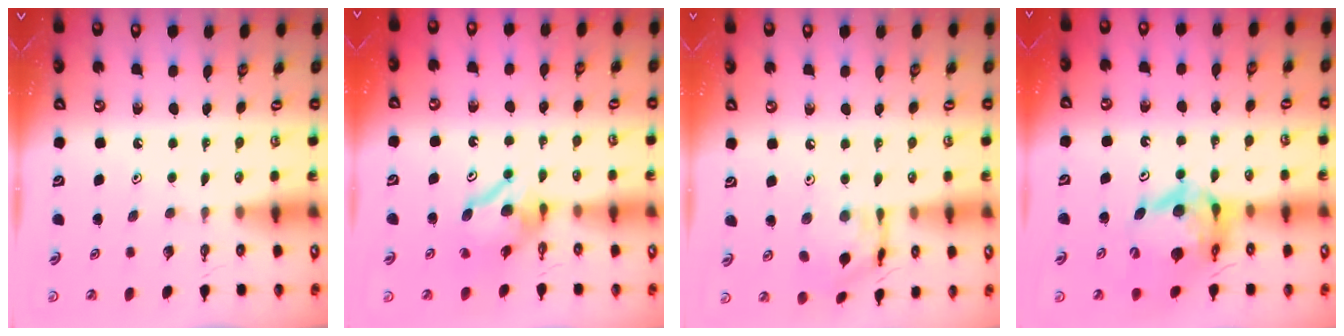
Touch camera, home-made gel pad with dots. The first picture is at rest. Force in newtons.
{"total": 7.5, "press": 7.5, "slide": 0.6}
{"total": 12.0, "press": 12.0, "slide": 0.9}
{"total": 14.9, "press": 14.8, "slide": 1.7}